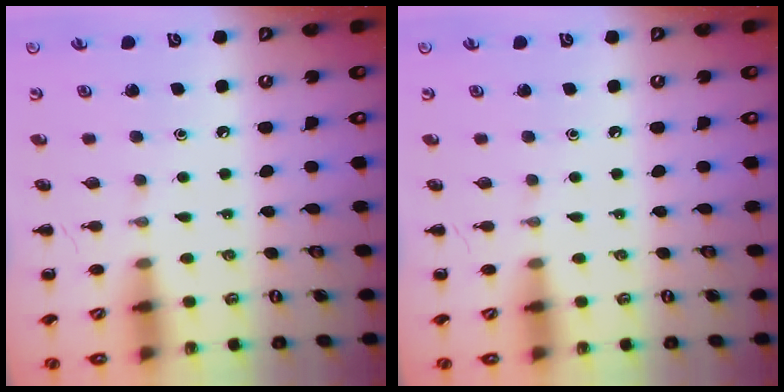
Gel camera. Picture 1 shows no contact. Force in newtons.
{"total": 0.0}